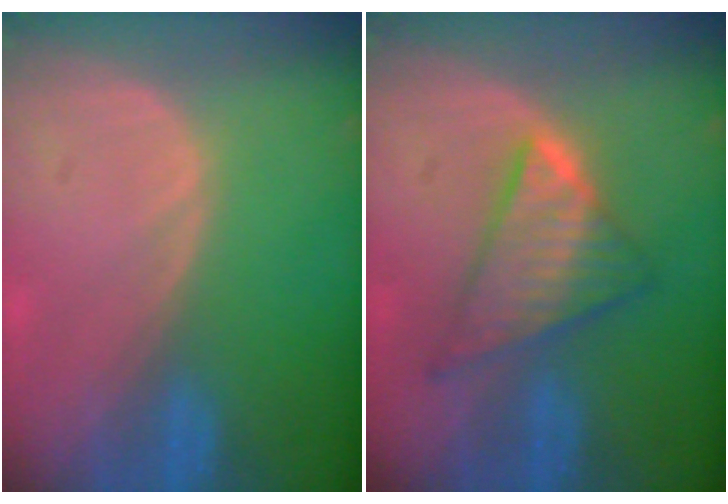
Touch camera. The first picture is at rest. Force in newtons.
{"total": 7.5, "press": 7.5, "slide": 0.4}